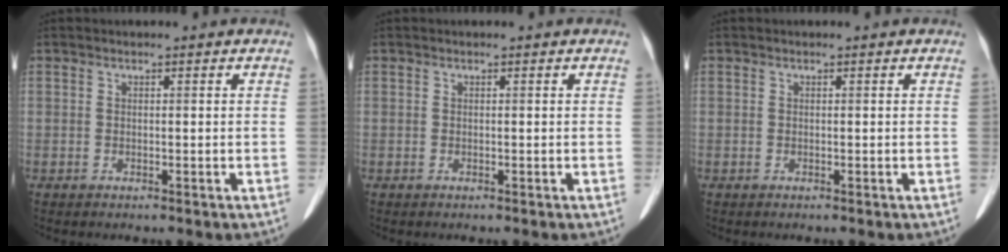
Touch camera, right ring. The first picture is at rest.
{"total": 0.0}
{"total": 0.0}